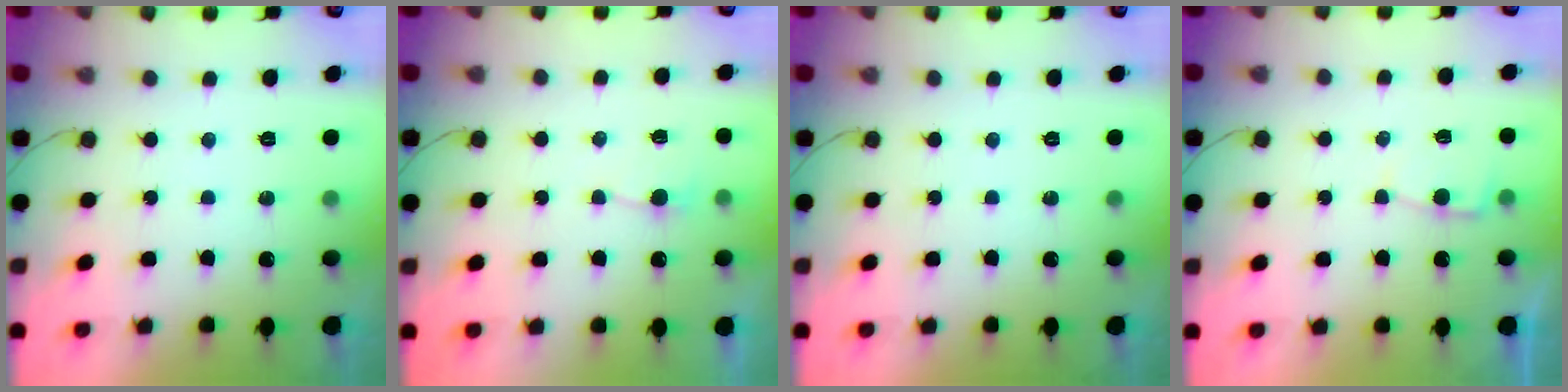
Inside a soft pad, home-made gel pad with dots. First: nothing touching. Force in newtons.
{"total": 2.7, "press": 2.7, "slide": 0.3}
{"total": 0.0}
{"total": 2.6, "press": 2.6, "slide": 0.3}